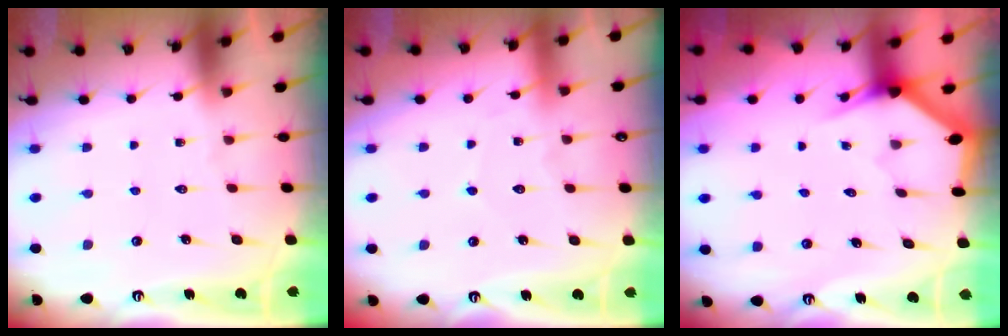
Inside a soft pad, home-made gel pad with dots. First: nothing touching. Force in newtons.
{"total": 4.2, "press": 4.2, "slide": 0.5}
{"total": 3.1, "press": 3.1, "slide": 0.0}